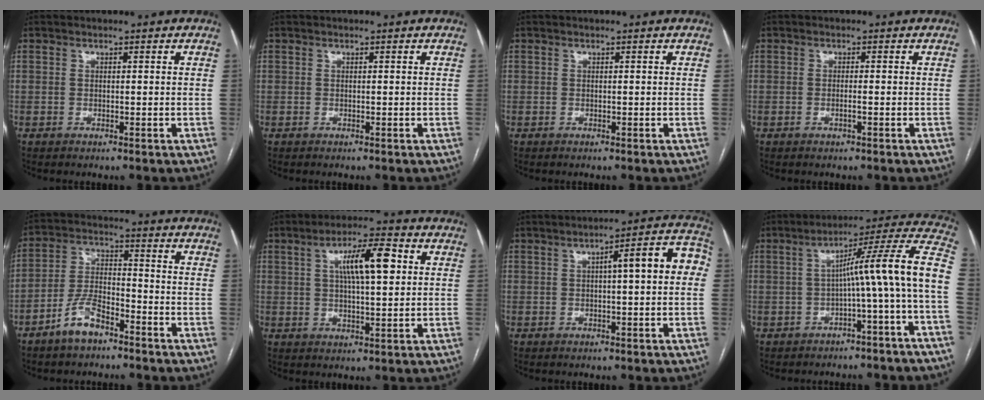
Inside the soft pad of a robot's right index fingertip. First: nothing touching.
{"total": 0.0}
{"total": 0.0}
{"total": 0.9, "force": [-0.3, 0.0, 0.9], "torque": [-0.018, 0.000, -0.005]}
{"total": 7.4, "force": [-5.1, 2.8, 4.6], "torque": [-0.102, 0.009, -0.099]}
{"total": 9.3, "force": [2.5, 1.9, 8.8], "torque": [-0.154, 0.017, 0.042]}
{"total": 9.0, "force": [1.0, 1.5, 8.8], "torque": [-0.113, 0.035, 0.008]}
{"total": 13.3, "force": [-2.1, -1.6, 13.1], "torque": [-0.168, 0.038, -0.040]}